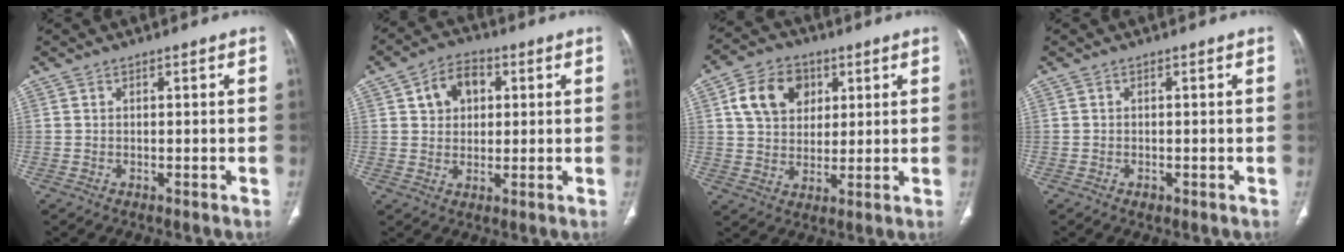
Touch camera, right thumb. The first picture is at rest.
{"total": 7.5, "force": [2.3, 5.5, 4.5], "torque": [-0.046, 0.004, 0.035]}
{"total": 11.2, "force": [3.9, 8.5, 6.2], "torque": [-0.082, -0.005, 0.067]}
{"total": 0.9, "force": [-0.4, 0.6, 0.5], "torque": [-0.008, 0.000, -0.004]}